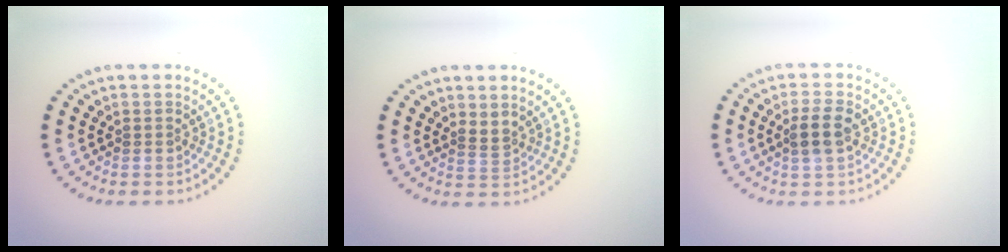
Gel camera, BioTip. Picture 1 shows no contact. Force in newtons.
{"total": 1.2, "press": 0.6, "slide": 1.0}
{"total": 2.9, "press": 2.8, "slide": 0.8}